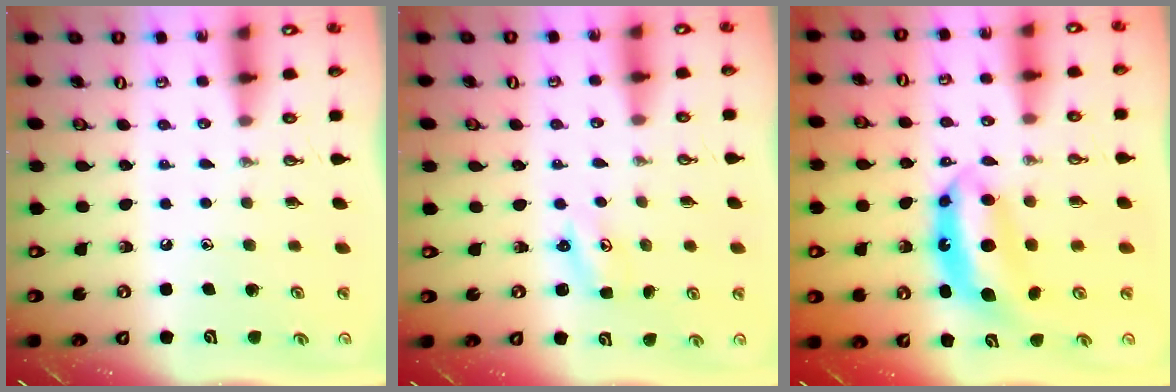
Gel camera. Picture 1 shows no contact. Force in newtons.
{"total": 1.9, "press": 1.9, "slide": 0.3}
{"total": 7.2, "press": 7.2, "slide": 0.7}